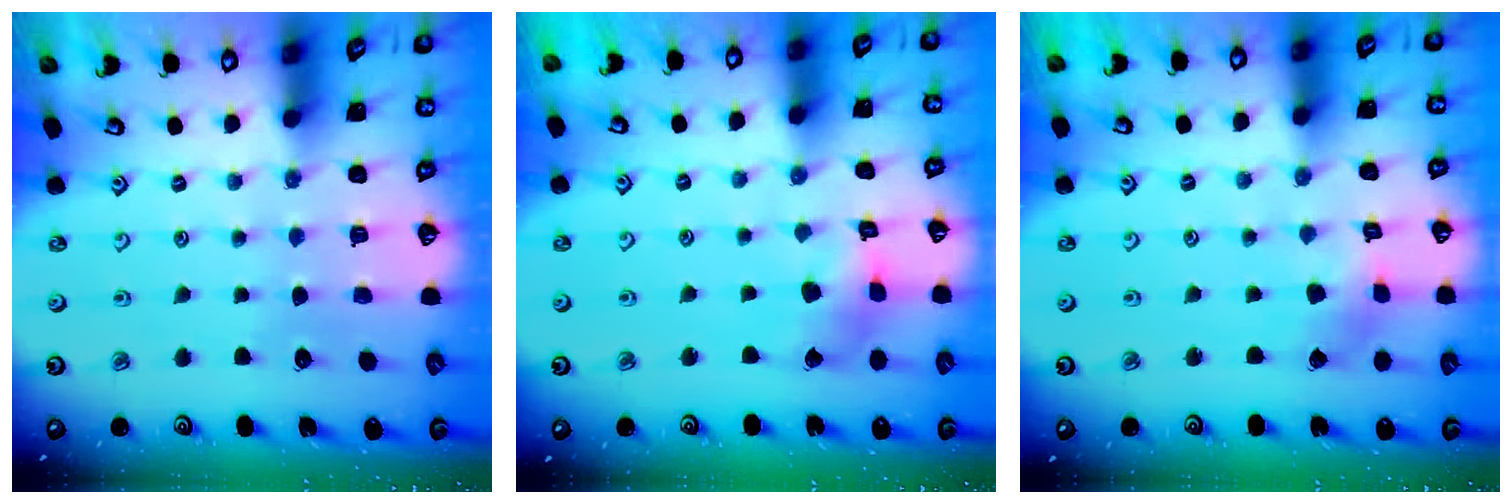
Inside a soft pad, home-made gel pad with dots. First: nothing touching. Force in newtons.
{"total": 7.4, "press": 7.4, "slide": 0.6}
{"total": 2.7, "press": 2.6, "slide": 0.3}